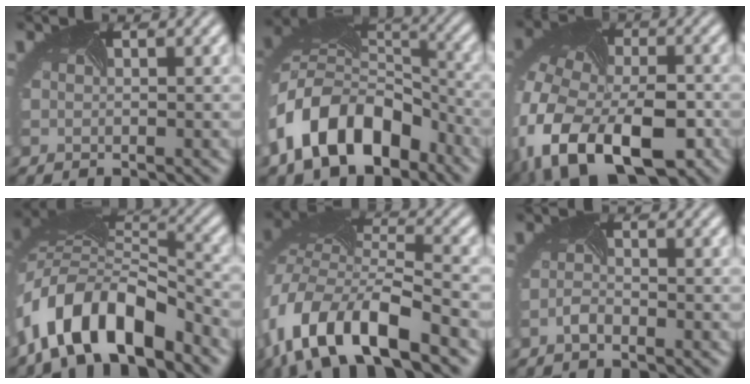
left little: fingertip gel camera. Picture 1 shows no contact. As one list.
[{"total": 11.0, "force": [-4.9, 7.4, 6.5], "torque": [-0.137, 0.000, -0.090]}, {"total": 15.8, "force": [-6.4, 10.2, 10.2], "torque": [-0.221, -0.028, -0.094]}, {"total": 9.3, "force": [-5.6, 4.0, 6.2], "torque": [-0.115, 0.014, -0.113]}, {"total": 11.4, "force": [-6.4, 5.1, 8.0], "torque": [-0.174, -0.009, -0.120]}, {"total": 0.8, "force": [-0.8, 0.2, -0.1], "torque": [-0.011, 0.008, -0.020]}]